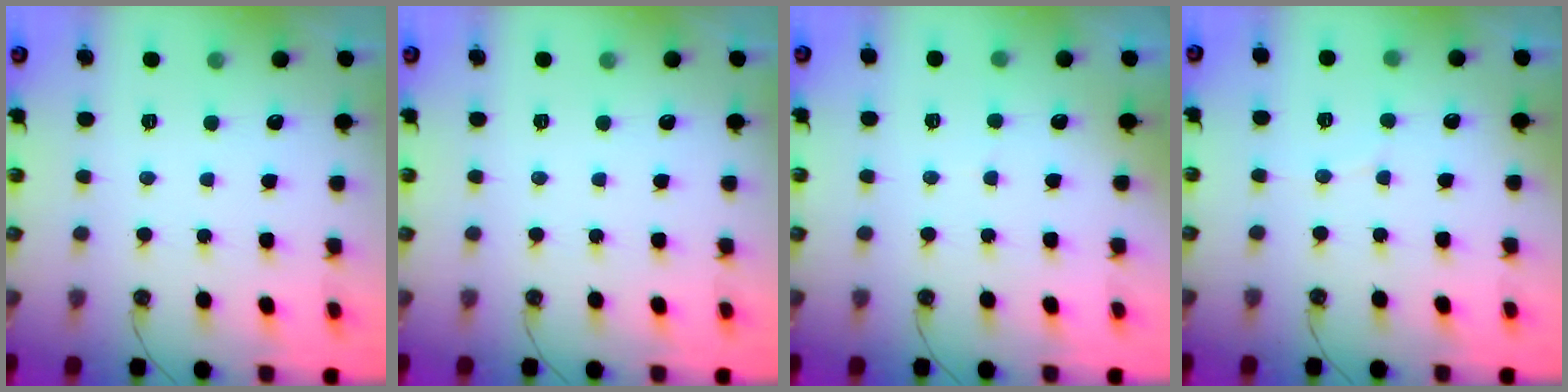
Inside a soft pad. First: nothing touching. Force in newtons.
{"total": 0.0}
{"total": 2.8, "press": 2.6, "slide": 1.1}
{"total": 2.7, "press": 2.4, "slide": 1.2}